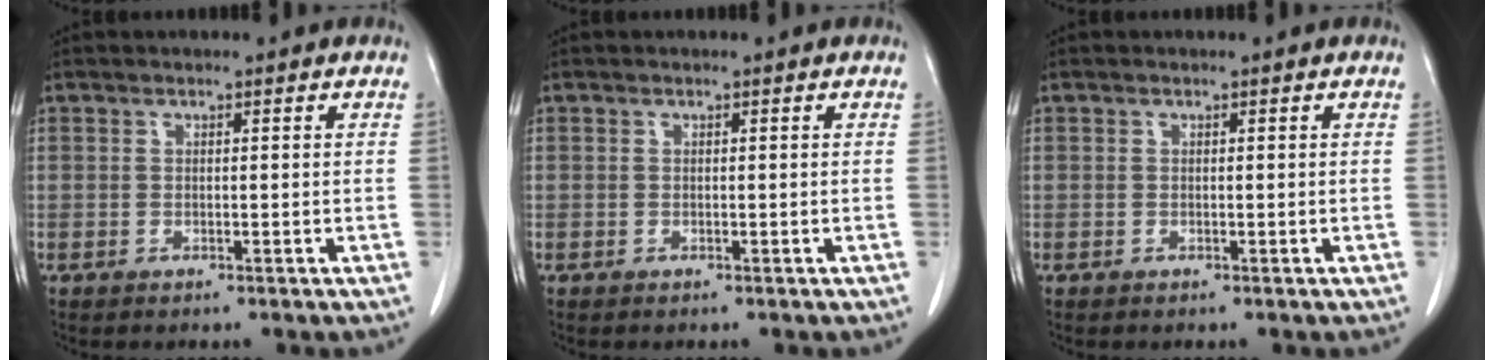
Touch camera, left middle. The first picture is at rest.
{"total": 0.0}
{"total": 0.0}